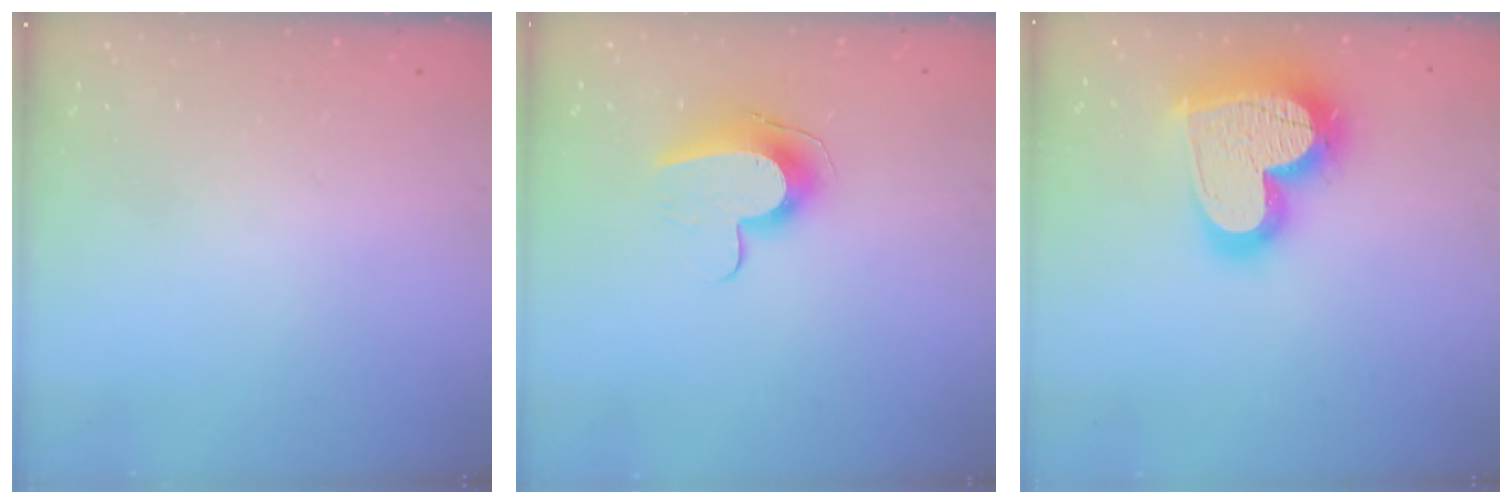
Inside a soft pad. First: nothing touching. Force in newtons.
{"total": 9.7, "press": 9.7, "slide": 0.5}
{"total": 25.1, "press": 25.0, "slide": 2.2}